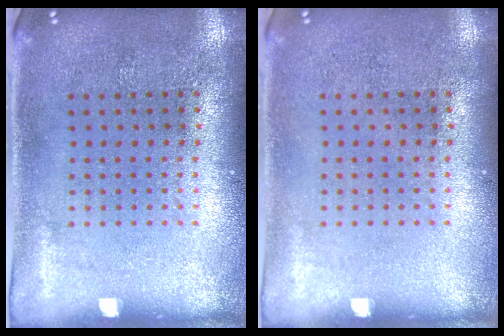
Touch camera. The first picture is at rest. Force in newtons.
{"total": 0.0}